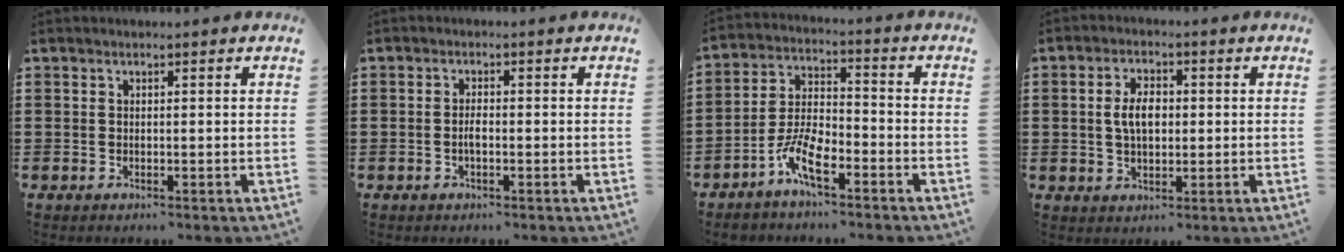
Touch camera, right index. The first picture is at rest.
{"total": 1.5, "force": [-0.4, 0.5, 1.3], "torque": [-0.024, 0.002, -0.007]}
{"total": 7.7, "force": [-4.4, 3.1, 5.5], "torque": [-0.129, 0.003, -0.087]}
{"total": 4.7, "force": [0.4, 2.5, 4.0], "torque": [-0.073, 0.007, 0.003]}